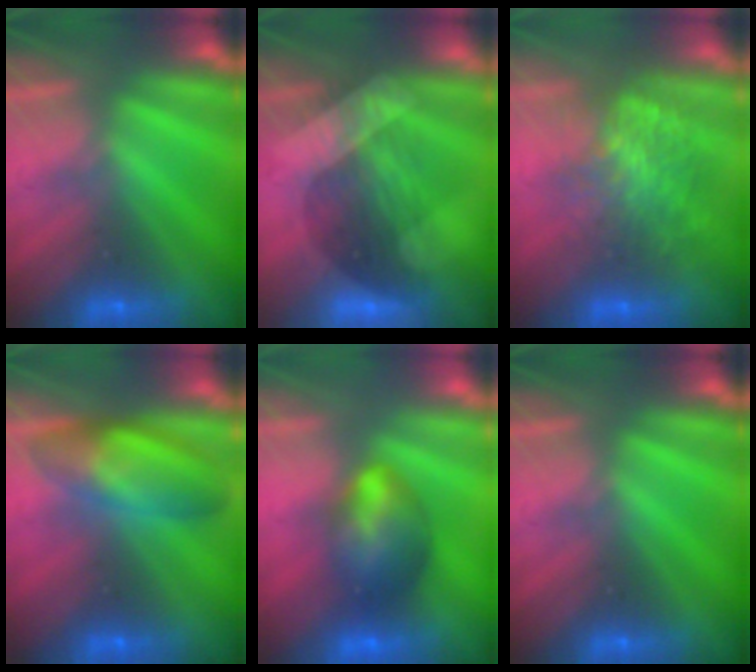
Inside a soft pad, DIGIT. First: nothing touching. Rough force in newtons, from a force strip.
{"total": 3.2}
{"total": 5.7}
{"total": 9.7}
{"total": 7.0}
{"total": 0.0}